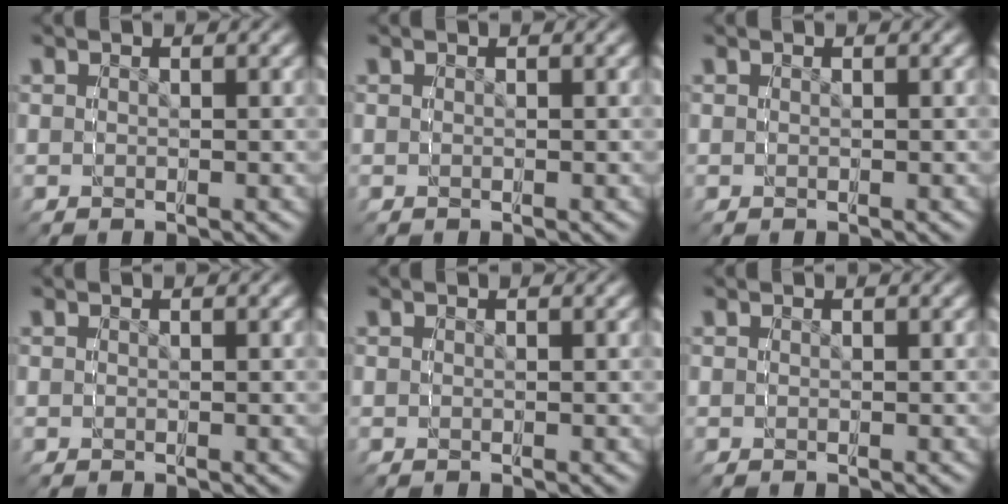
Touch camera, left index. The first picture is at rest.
{"total": 0.0}
{"total": 0.0}
{"total": 0.0}
{"total": 0.0}
{"total": 0.0}